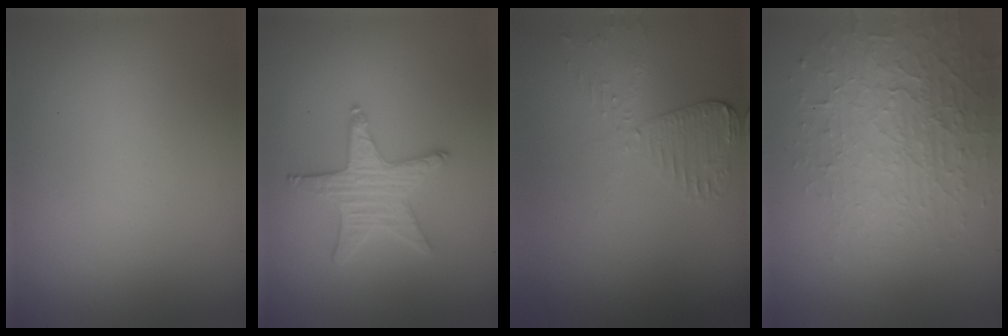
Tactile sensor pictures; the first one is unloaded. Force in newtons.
{"total": 3.6, "press": 3.4, "slide": 1.2}
{"total": 2.5, "press": 2.3, "slide": 1.2}
{"total": 4.0, "press": 3.7, "slide": 1.4}